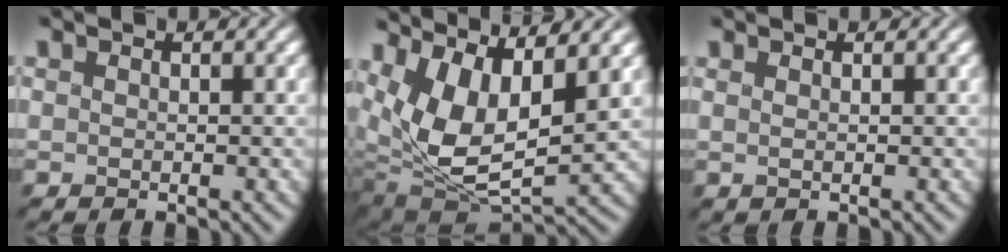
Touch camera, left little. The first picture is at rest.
{"total": 9.7, "force": [3.1, 5.2, 7.6], "torque": [-0.153, -0.010, 0.059]}
{"total": 0.9, "force": [0.4, 0.4, 0.7], "torque": [0.001, 0.002, -0.004]}